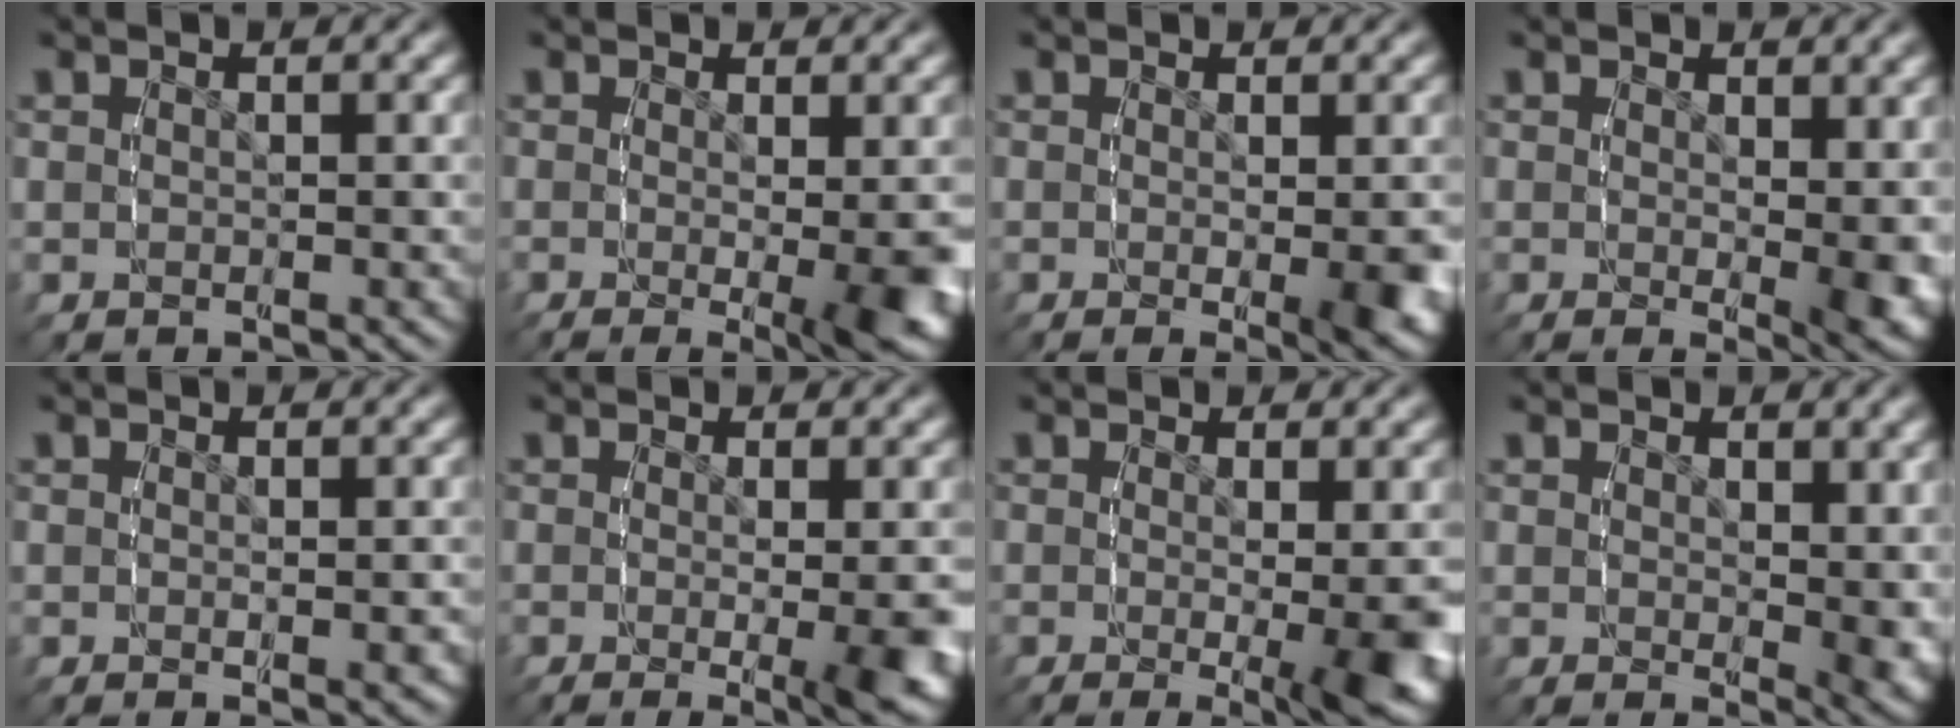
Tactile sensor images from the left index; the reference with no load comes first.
{"total": 4.5, "force": [-1.1, 0.3, 4.4], "torque": [-0.054, -0.019, -0.017]}
{"total": 2.8, "force": [-0.5, 0.1, 2.7], "torque": [-0.035, -0.013, -0.008]}
{"total": 3.0, "force": [0.2, 0.5, 3.0], "torque": [-0.031, -0.018, 0.004]}
{"total": 0.6, "force": [-0.3, -0.2, 0.5], "torque": [-0.007, -0.003, -0.005]}
{"total": 4.3, "force": [-1.2, 0.2, 4.1], "torque": [-0.053, -0.015, -0.021]}
{"total": 5.0, "force": [-1.3, 0.4, 4.8], "torque": [-0.059, -0.020, -0.020]}
{"total": 2.4, "force": [0.5, 0.6, 2.3], "torque": [-0.020, -0.014, 0.011]}